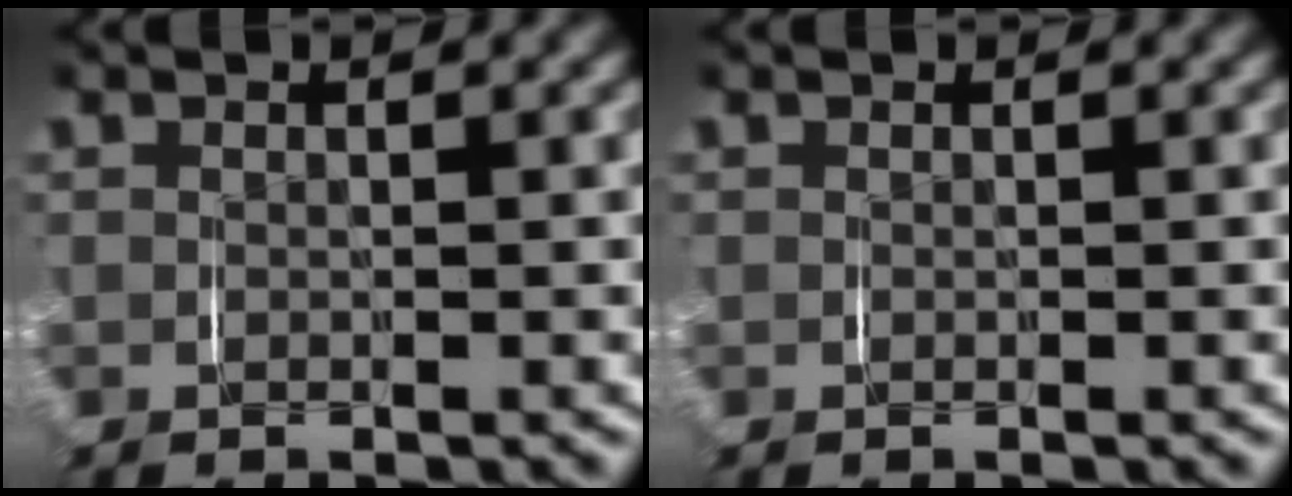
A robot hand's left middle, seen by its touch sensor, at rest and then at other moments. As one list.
[{"total": 0.0}]